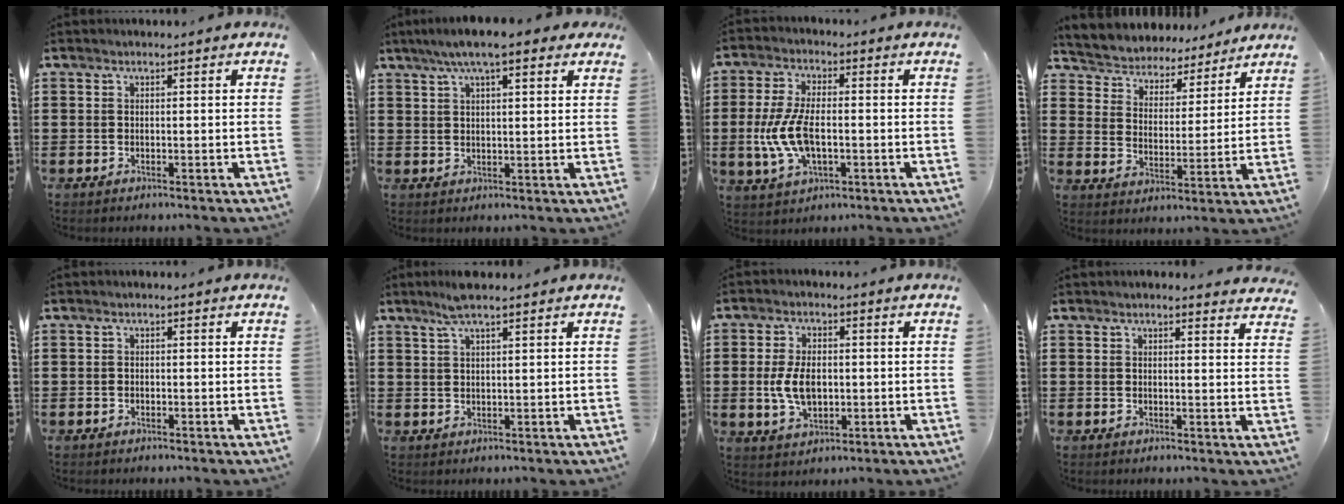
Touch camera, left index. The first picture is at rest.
{"total": 6.4, "force": [4.4, 1.2, 4.6], "torque": [-0.096, 0.005, 0.077]}
{"total": 8.8, "force": [-1.4, 4.2, 7.6], "torque": [-0.179, -0.006, -0.032]}
{"total": 4.7, "force": [4.6, 0.6, -0.5], "torque": [-0.021, -0.038, 0.076]}
{"total": 0.7, "force": [-0.5, 0.3, 0.2], "torque": [-0.006, -0.001, -0.011]}
{"total": 3.6, "force": [2.6, 0.4, 2.5], "torque": [-0.055, 0.003, 0.046]}
{"total": 6.5, "force": [-0.3, 3.9, 5.3], "torque": [-0.112, -0.001, -0.012]}
{"total": 2.0, "force": [1.9, 0.5, 0.0], "torque": [0.002, -0.006, 0.036]}